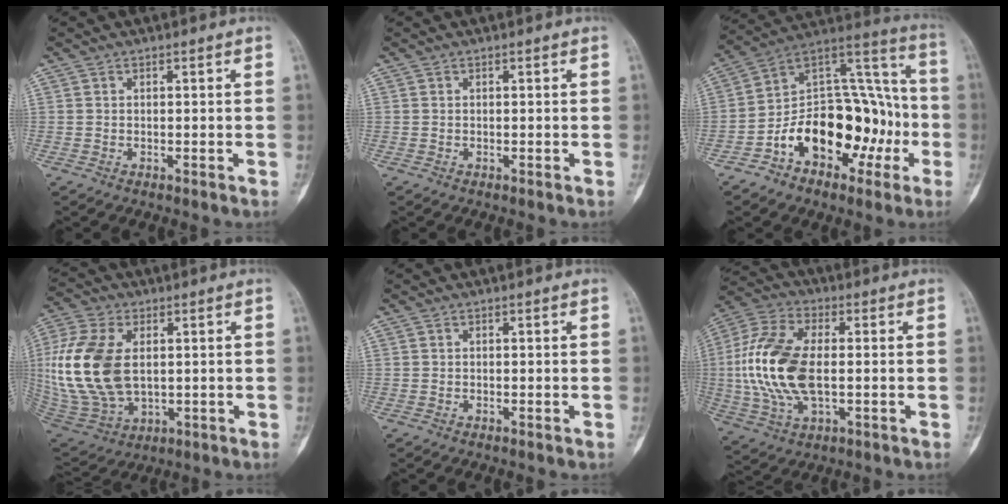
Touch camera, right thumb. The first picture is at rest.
{"total": 0.0}
{"total": 23.6, "force": [-6.7, 14.7, 17.2], "torque": [-0.220, 0.083, -0.094]}
{"total": 19.7, "force": [1.9, 12.0, 15.5], "torque": [-0.338, -0.012, 0.047]}
{"total": 0.0}
{"total": 17.0, "force": [-0.3, 8.9, 14.5], "torque": [-0.313, 0.009, -0.006]}